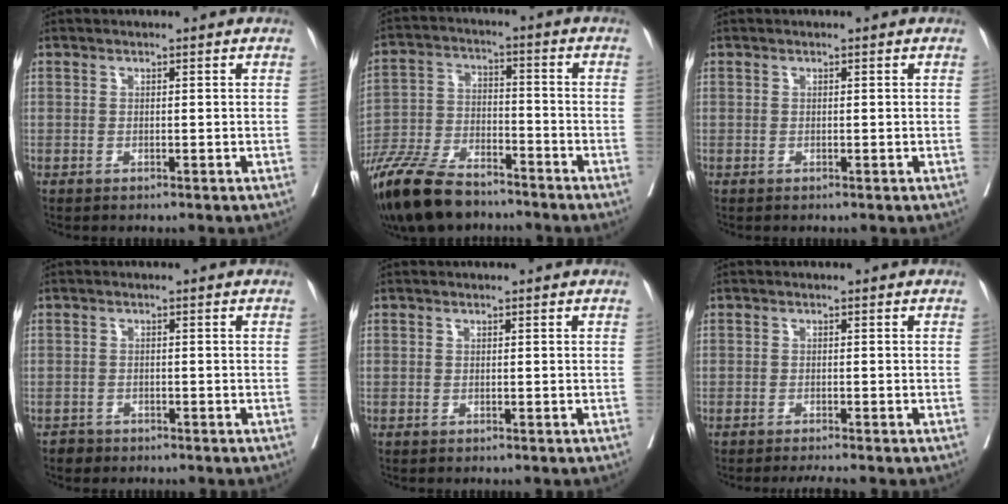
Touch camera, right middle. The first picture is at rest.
{"total": 16.2, "force": [-13.2, 4.9, 8.1], "torque": [-0.171, -0.031, -0.234]}
{"total": 0.0}
{"total": 1.3, "force": [-1.0, 0.8, -0.1], "torque": [-0.003, 0.002, -0.018]}
{"total": 0.0}
{"total": 2.5, "force": [-2.2, -0.3, 1.1], "torque": [-0.014, -0.006, -0.035]}